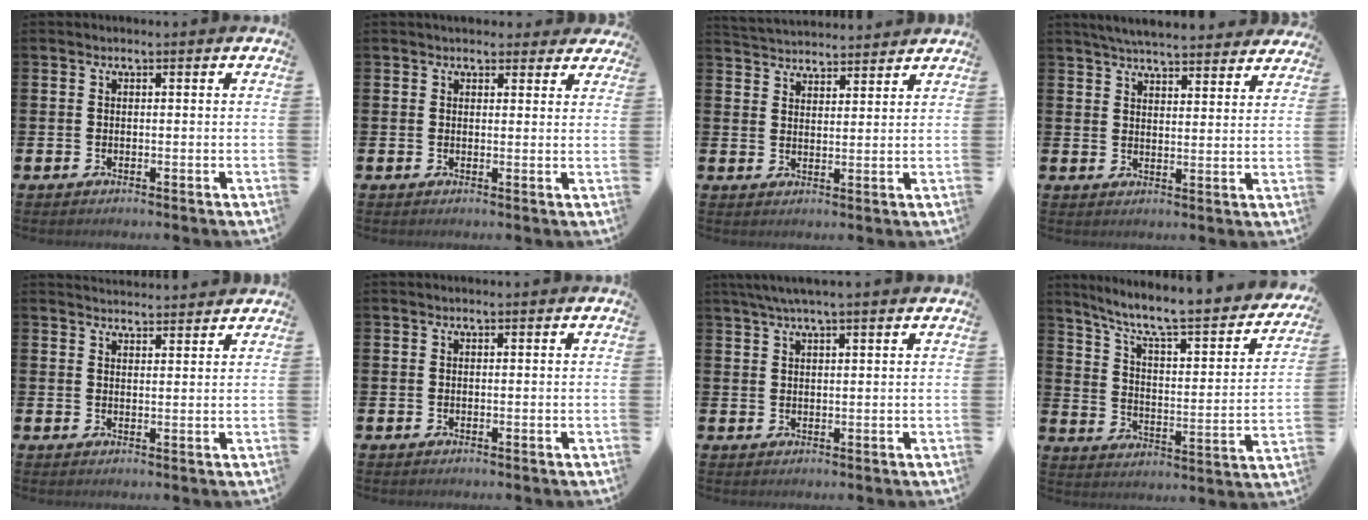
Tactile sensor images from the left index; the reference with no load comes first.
{"total": 2.7, "force": [2.5, 1.2, 0.1], "torque": [0.012, -0.012, 0.040]}
{"total": 4.1, "force": [4.0, 0.7, -0.3], "torque": [-0.005, -0.025, 0.073]}
{"total": 5.7, "force": [5.5, 0.7, 1.1], "torque": [-0.025, -0.033, 0.097]}
{"total": 3.0, "force": [3.0, 0.3, -0.1], "torque": [0.007, -0.022, 0.052]}
{"total": 0.0}
{"total": 3.7, "force": [3.0, 0.1, 2.1], "torque": [-0.043, -0.003, 0.054]}
{"total": 8.0, "force": [6.5, 1.8, 4.3], "torque": [-0.096, -0.056, 0.100]}